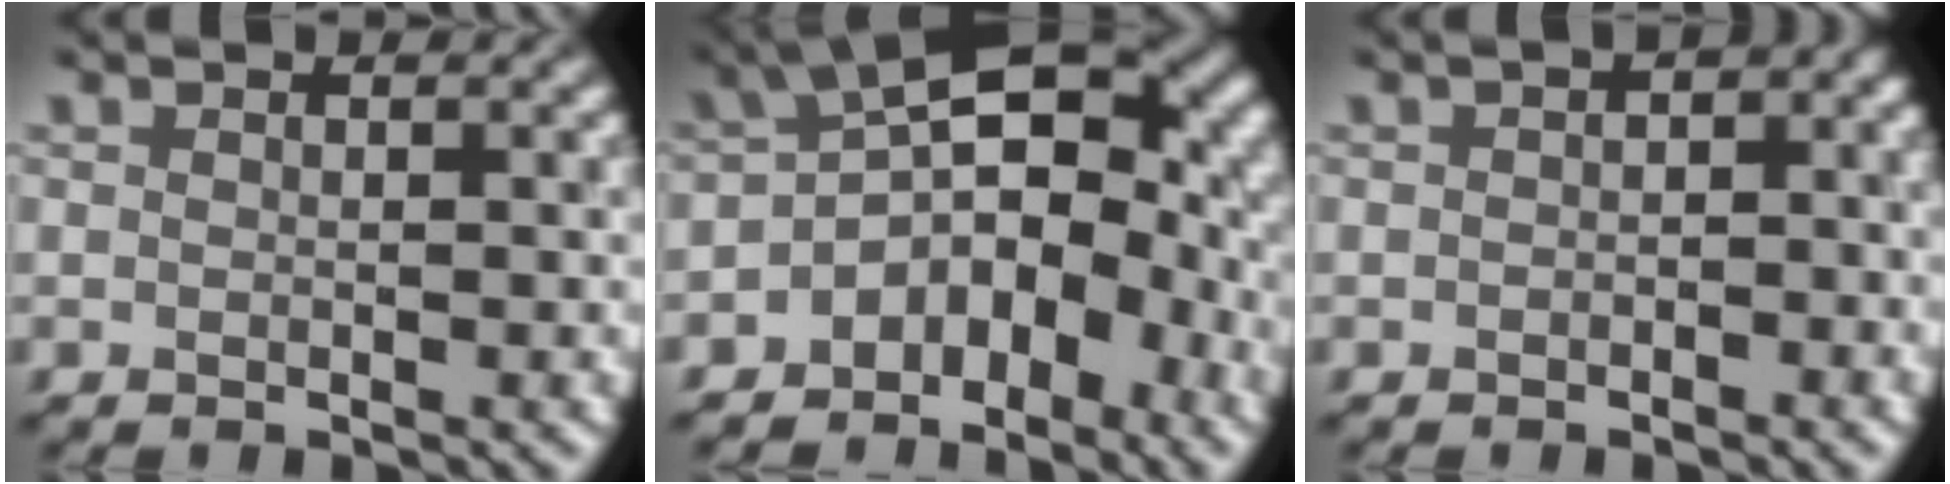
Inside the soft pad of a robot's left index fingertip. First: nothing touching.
{"total": 9.4, "force": [-2.7, 5.9, 6.8], "torque": [-0.085, 0.010, -0.058]}
{"total": 3.0, "force": [-0.2, 1.8, 2.4], "torque": [-0.020, 0.005, -0.007]}